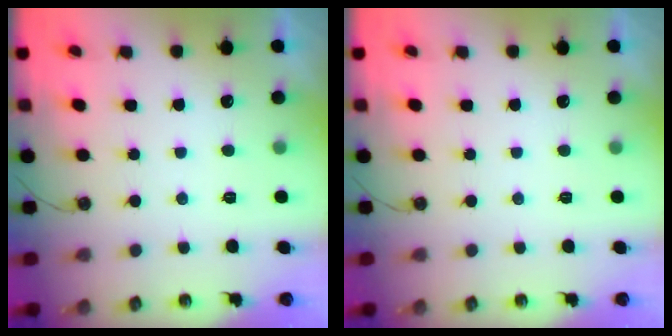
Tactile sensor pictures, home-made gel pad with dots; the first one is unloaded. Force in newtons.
{"total": 0.0}